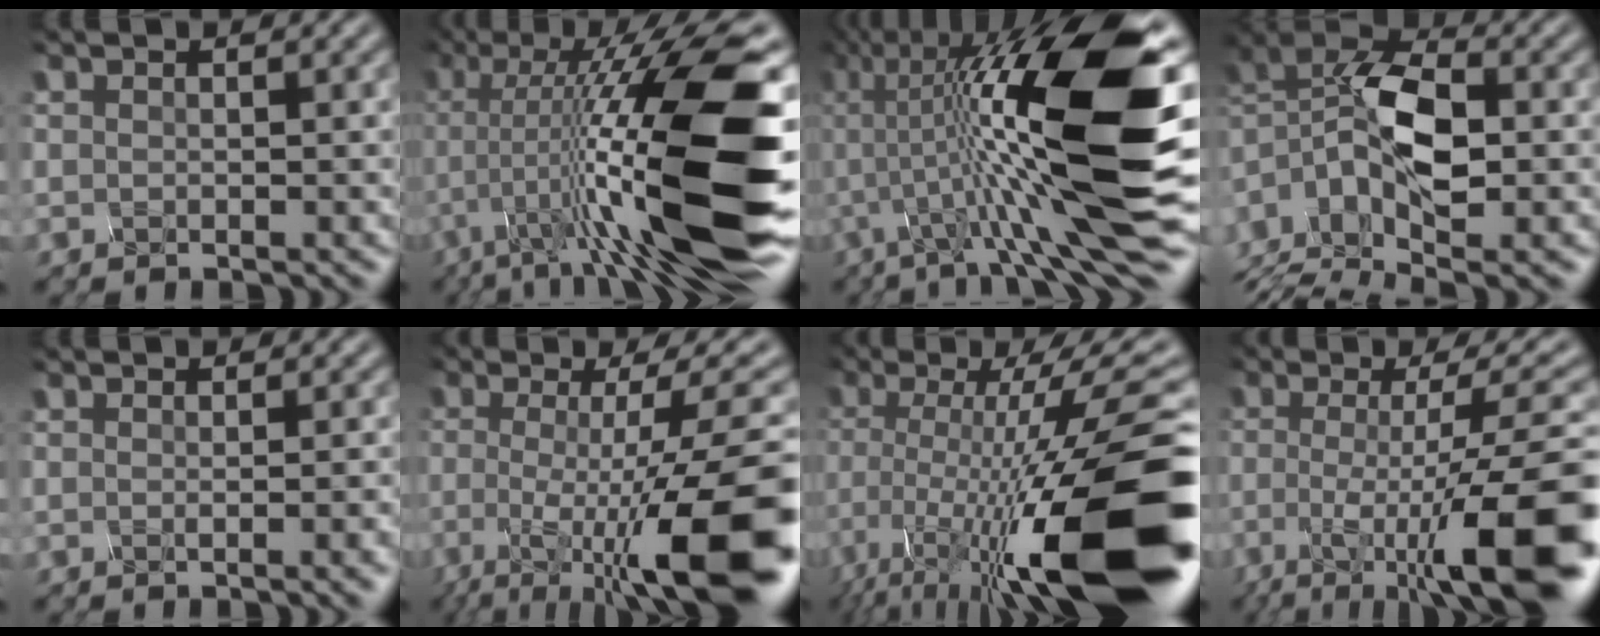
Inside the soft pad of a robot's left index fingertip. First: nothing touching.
{"total": 15.0, "force": [-4.3, 2.7, 14.1], "torque": [-0.235, 0.018, -0.051]}
{"total": 15.4, "force": [-0.9, 2.3, 15.2], "torque": [-0.261, 0.027, -0.002]}
{"total": 10.4, "force": [-5.2, 4.3, 7.9], "torque": [-0.174, 0.003, -0.085]}
{"total": 2.3, "force": [-0.4, 0.9, 2.1], "torque": [-0.016, 0.018, -0.007]}
{"total": 13.1, "force": [-4.2, 3.0, 12.0], "torque": [-0.179, -0.011, -0.046]}
{"total": 17.8, "force": [-7.4, 4.2, 15.6], "torque": [-0.275, 0.013, -0.108]}
{"total": 11.7, "force": [-3.9, 2.5, 10.7], "torque": [-0.151, -0.010, -0.045]}